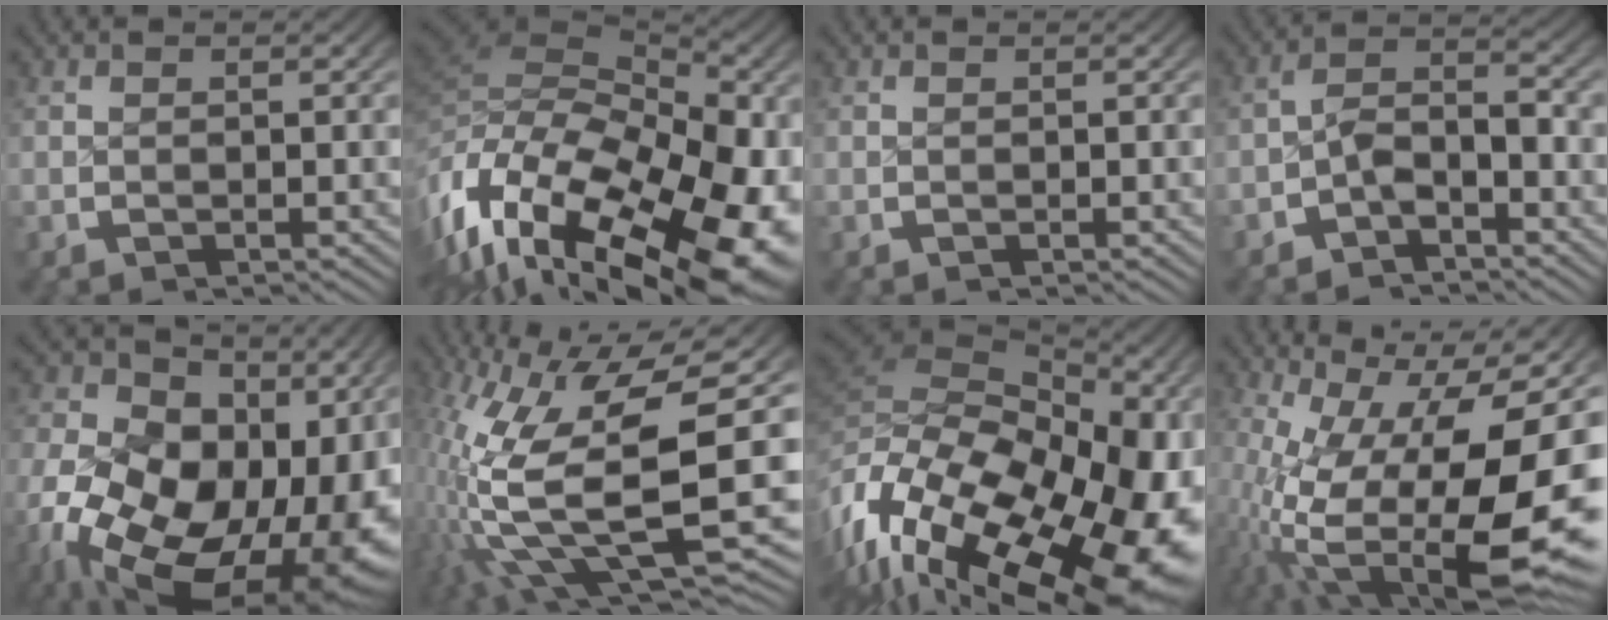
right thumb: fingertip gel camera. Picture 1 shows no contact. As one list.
[{"total": 22.1, "force": [-2.3, 14.7, 16.3], "torque": [-0.326, -0.077, 0.005]}, {"total": 0.0}, {"total": 4.6, "force": [-1.9, 3.4, 2.6], "torque": [-0.035, -0.014, -0.036]}, {"total": 24.2, "force": [-4.1, 16.3, 17.4], "torque": [-0.327, -0.082, -0.024]}, {"total": 18.6, "force": [-1.2, 10.7, 15.1], "torque": [-0.323, -0.077, 0.025]}, {"total": 26.7, "force": [-2.7, 17.9, 19.6], "torque": [-0.379, -0.079, 0.000]}, {"total": 22.4, "force": [-1.4, 14.1, 17.3], "torque": [-0.315, -0.078, 0.019]}]